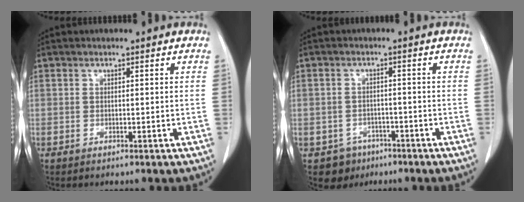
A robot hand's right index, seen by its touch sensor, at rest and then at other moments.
{"total": 4.5, "force": [-2.5, 3.7, 0.0], "torque": [0.004, 0.013, -0.033]}